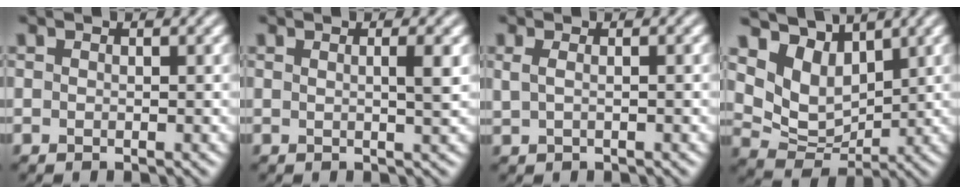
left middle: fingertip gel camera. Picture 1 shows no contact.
{"total": 1.8, "force": [-0.2, 0.5, 1.8], "torque": [-0.017, 0.007, -0.007]}
{"total": 1.2, "force": [0.1, 0.6, 1.1], "torque": [-0.016, -0.001, 0.000]}
{"total": 5.6, "force": [3.4, 3.5, 2.8], "torque": [-0.061, 0.006, 0.061]}